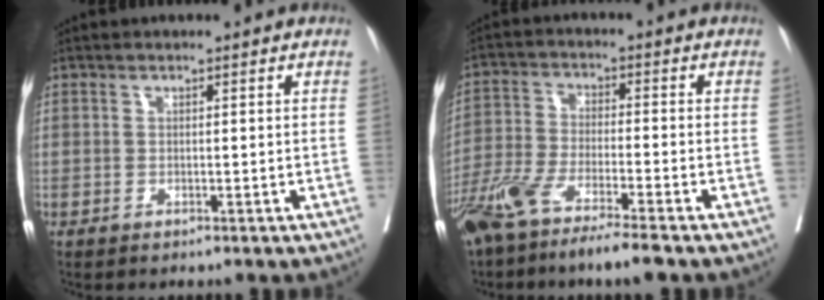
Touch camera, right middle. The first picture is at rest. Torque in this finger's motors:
{"motor_torque": [1.11, -1.03, 0.17, 0.09]}